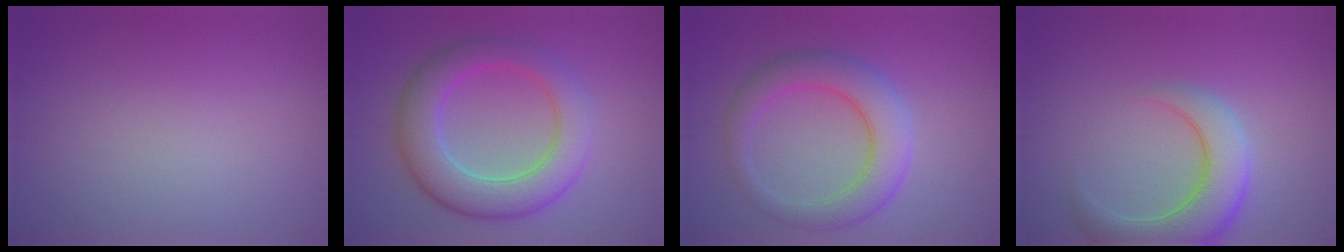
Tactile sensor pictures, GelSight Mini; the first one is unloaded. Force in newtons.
{"total": 7.5, "press": 7.5, "slide": 0.3}
{"total": 5.4, "press": 5.4, "slide": 0.0}
{"total": 6.3, "press": 6.3, "slide": 0.6}